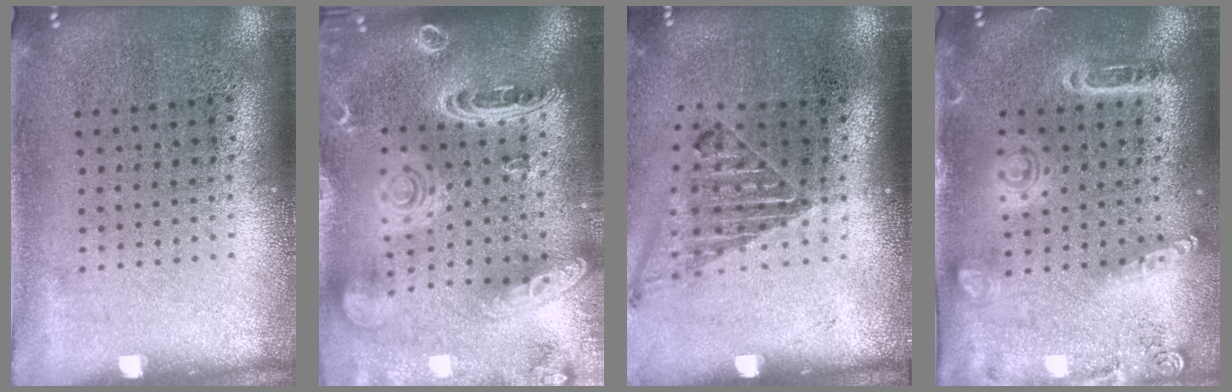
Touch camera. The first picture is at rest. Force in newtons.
{"total": 3.3, "press": 2.7, "slide": 1.9}
{"total": 1.2, "press": 1.1, "slide": 0.3}
{"total": 1.6, "press": 1.5, "slide": 0.5}